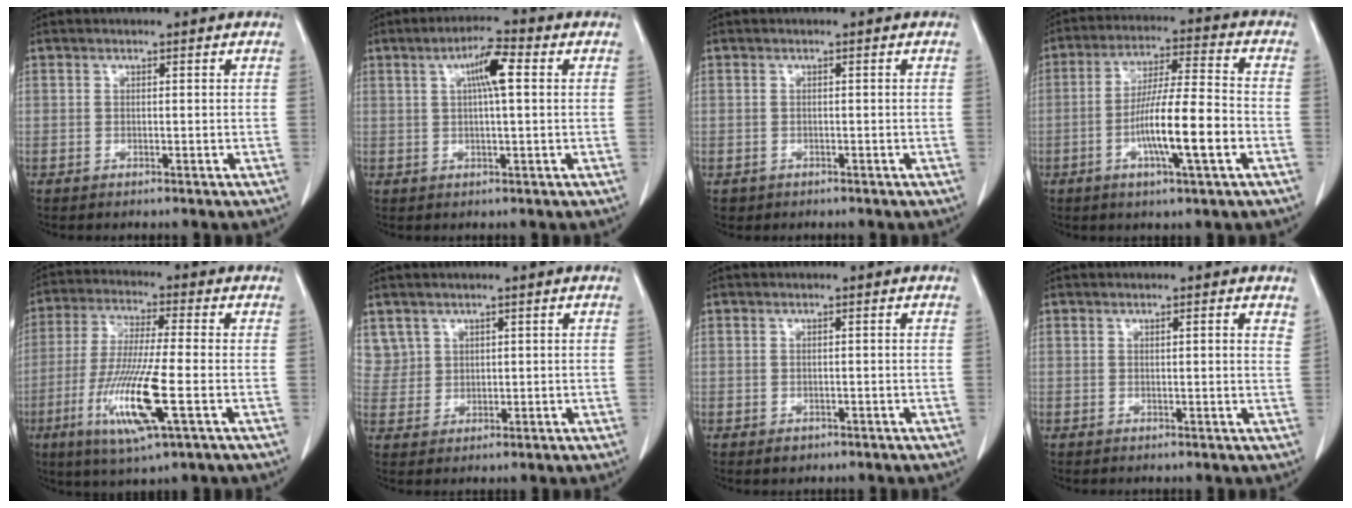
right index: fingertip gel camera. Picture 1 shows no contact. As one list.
[{"total": 5.7, "force": [1.5, 0.6, 5.4], "torque": [-0.097, 0.010, 0.024]}, {"total": 1.0, "force": [-0.5, 0.9, 0.0], "torque": [-0.009, 0.003, -0.003]}, {"total": 12.0, "force": [-3.5, 0.7, 11.4], "torque": [-0.203, -0.001, -0.061]}, {"total": 13.2, "force": [-4.1, 0.7, 12.5], "torque": [-0.254, -0.024, -0.074]}, {"total": 4.0, "force": [2.5, 3.2, -0.4], "torque": [0.023, 0.006, 0.052]}, {"total": 1.2, "force": [-0.6, 0.9, 0.4], "torque": [-0.005, 0.002, -0.003]}, {"total": 2.5, "force": [1.4, 0.2, 2.0], "torque": [-0.024, 0.001, 0.014]}]